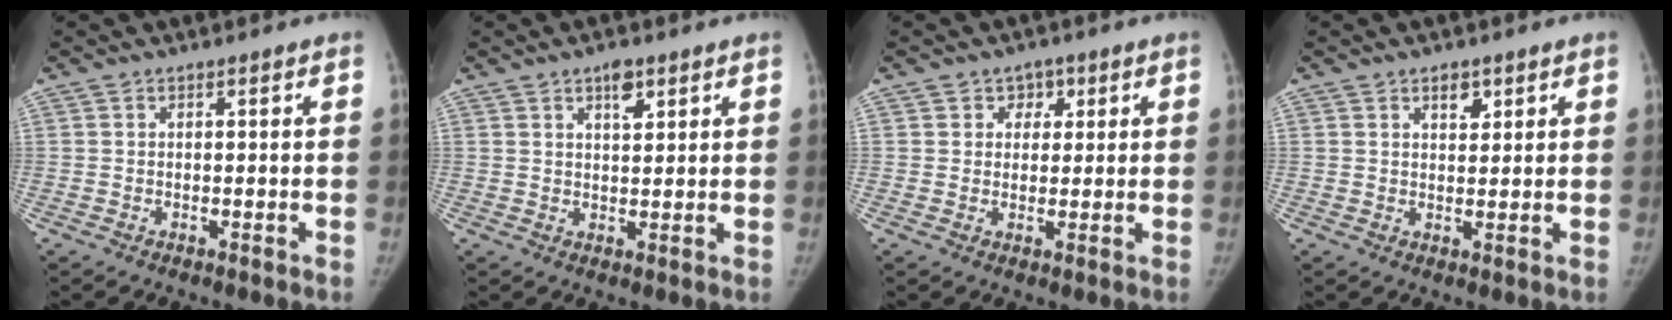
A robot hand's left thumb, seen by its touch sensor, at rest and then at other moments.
{"total": 3.9, "force": [2.1, 1.7, 2.8], "torque": [-0.035, -0.009, 0.034]}
{"total": 4.3, "force": [1.4, 4.0, 1.1], "torque": [0.020, 0.003, 0.013]}
{"total": 3.0, "force": [1.8, 1.7, 1.6], "torque": [-0.010, -0.010, 0.030]}